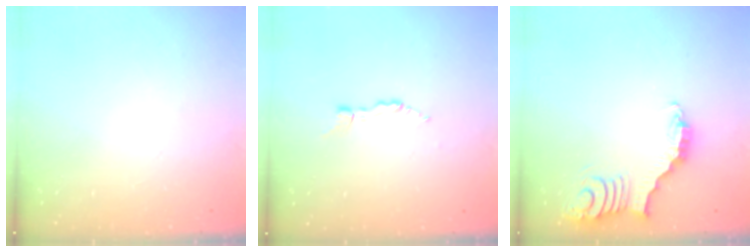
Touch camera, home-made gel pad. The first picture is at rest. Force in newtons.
{"total": 2.2, "press": 2.2, "slide": 0.3}
{"total": 3.8, "press": 3.7, "slide": 0.5}